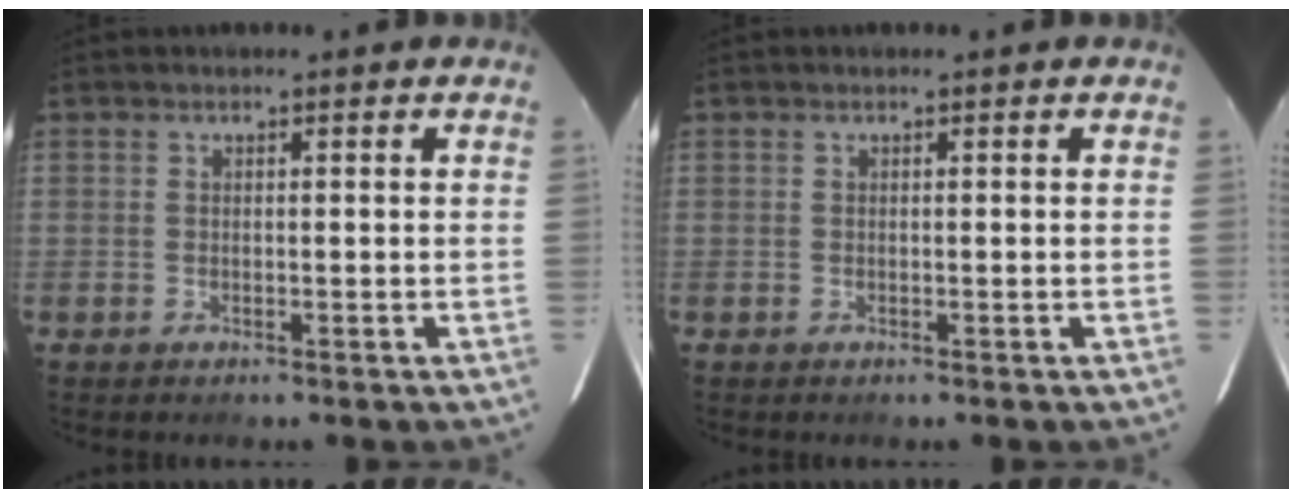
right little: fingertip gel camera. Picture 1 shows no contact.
{"total": 0.0}